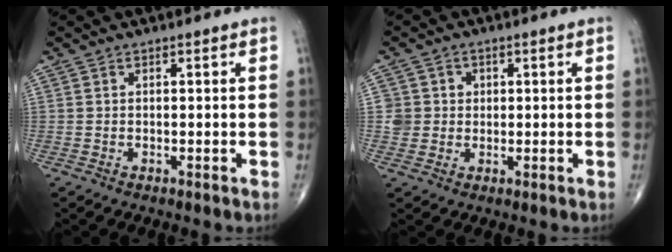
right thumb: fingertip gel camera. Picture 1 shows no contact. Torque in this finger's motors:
{"motor_torque": [0.00, 0.00, 0.17, 0.15, 0.04]}